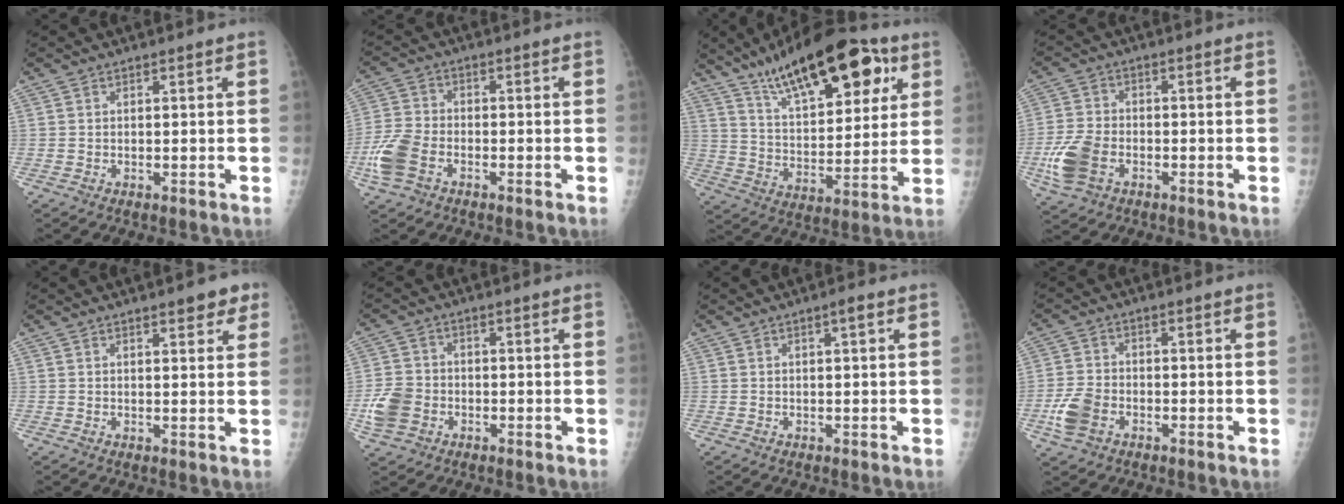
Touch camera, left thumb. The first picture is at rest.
{"total": 7.8, "force": [-3.5, 5.1, 4.8], "torque": [-0.116, 0.013, -0.071]}
{"total": 23.1, "force": [13.0, 9.5, 16.6], "torque": [-0.222, -0.028, 0.213]}
{"total": 8.4, "force": [-3.3, 5.6, 5.4], "torque": [-0.123, 0.009, -0.063]}
{"total": 4.3, "force": [2.7, 1.4, 3.0], "torque": [-0.023, -0.009, 0.029]}
{"total": 6.8, "force": [-2.2, 5.6, 3.1], "torque": [-0.061, 0.013, -0.043]}
{"total": 1.2, "force": [0.3, 0.2, 1.1], "torque": [-0.020, 0.003, 0.002]}
{"total": 6.1, "force": [-2.7, 4.2, 3.5], "torque": [-0.077, 0.011, -0.052]}